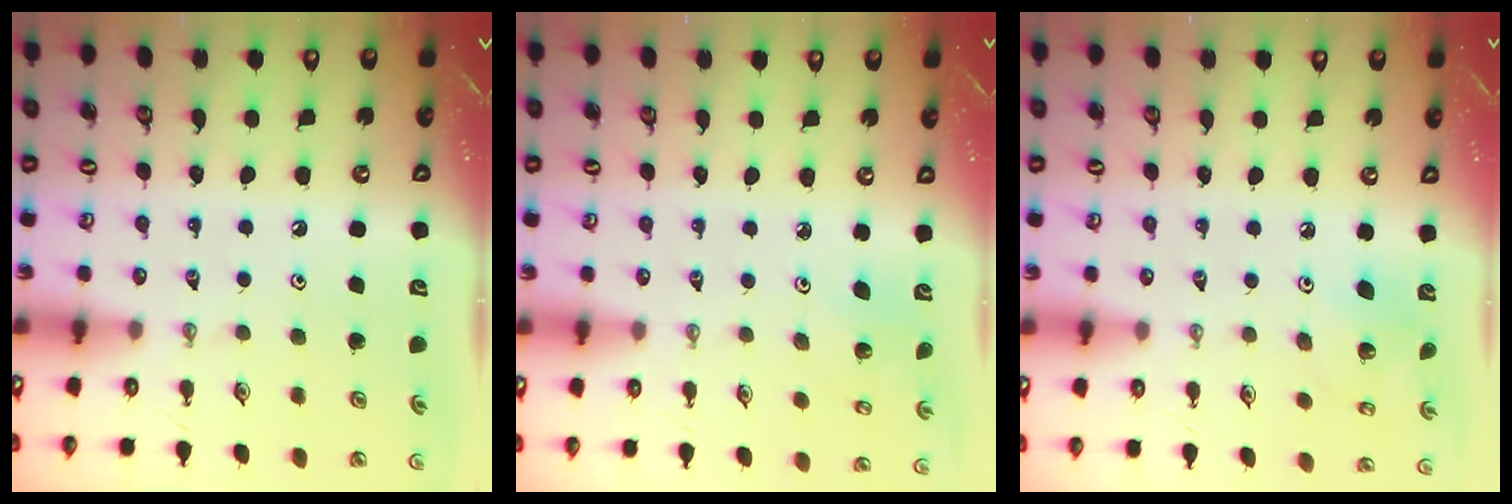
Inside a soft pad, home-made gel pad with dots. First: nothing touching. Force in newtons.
{"total": 3.5, "press": 3.5, "slide": 0.2}
{"total": 5.5, "press": 5.5, "slide": 0.3}